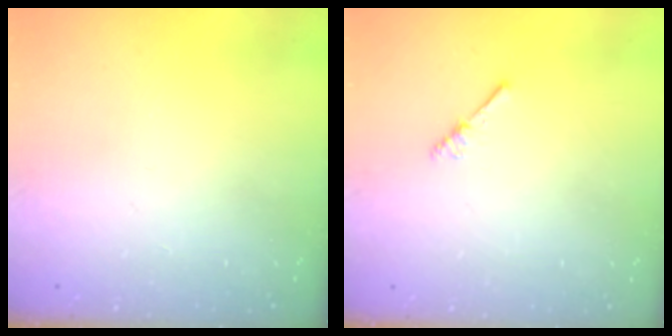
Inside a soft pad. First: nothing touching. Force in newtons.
{"total": 3.0, "press": 3.0, "slide": 0.3}